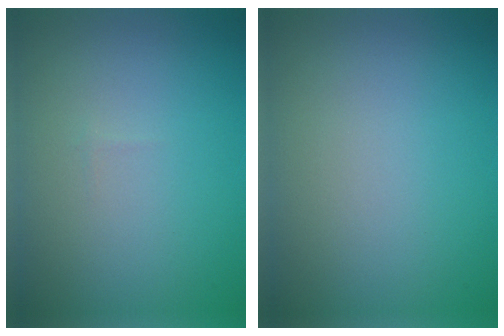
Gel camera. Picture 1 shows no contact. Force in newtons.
{"total": 0.0}